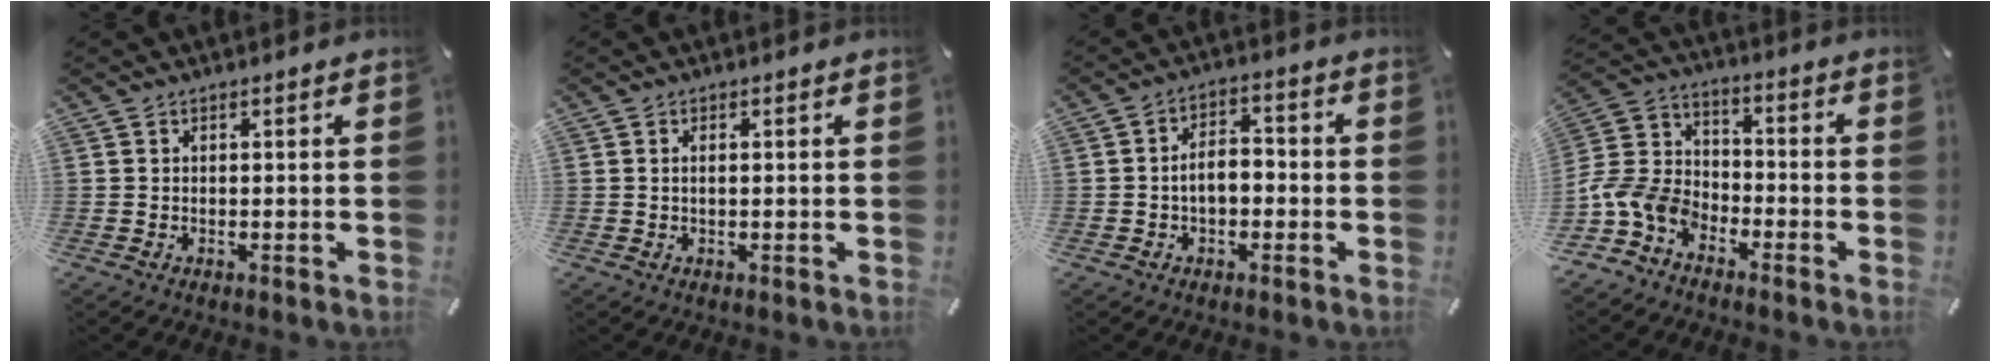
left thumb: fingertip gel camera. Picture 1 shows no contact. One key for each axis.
{"total": 1.1, "fx": 0.1, "fy": 0.4, "fz": 1.0, "tx": -0.021, "ty": 0.000, "tz": 0.000}
{"total": 5.7, "fx": -1.4, "fy": 3.5, "fz": 4.3, "tx": -0.076, "ty": 0.017, "tz": -0.026}
{"total": 11.2, "fx": -6.7, "fy": 7.7, "fz": 4.5, "tx": -0.103, "ty": 0.034, "tz": -0.128}